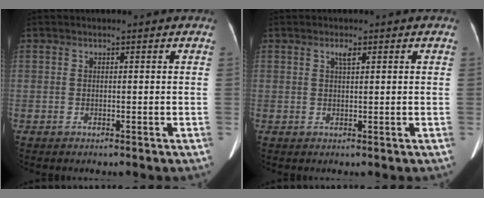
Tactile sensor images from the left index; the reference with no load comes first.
{"total": 1.3, "force": [0.7, 0.2, 1.1], "torque": [-0.023, 0.003, 0.014]}